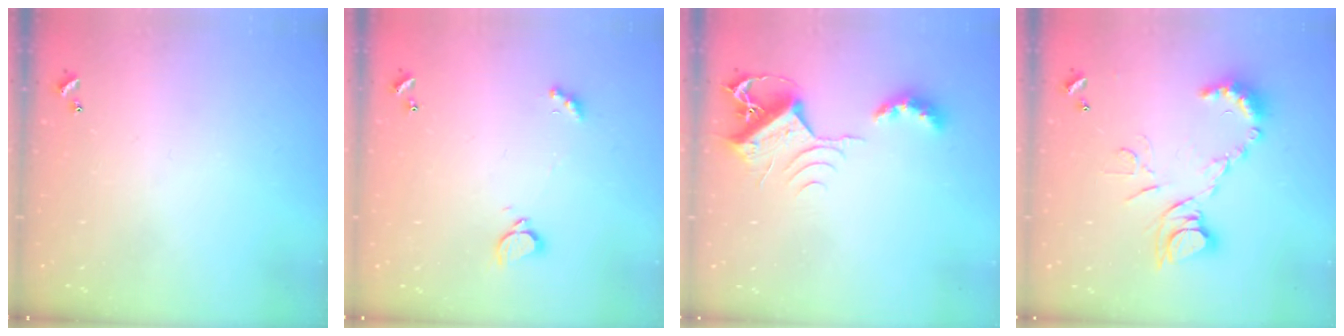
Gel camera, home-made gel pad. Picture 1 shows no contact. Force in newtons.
{"total": 1.8, "press": 1.7, "slide": 0.6}
{"total": 8.2, "press": 8.1, "slide": 0.2}
{"total": 12.6, "press": 12.5, "slide": 1.2}